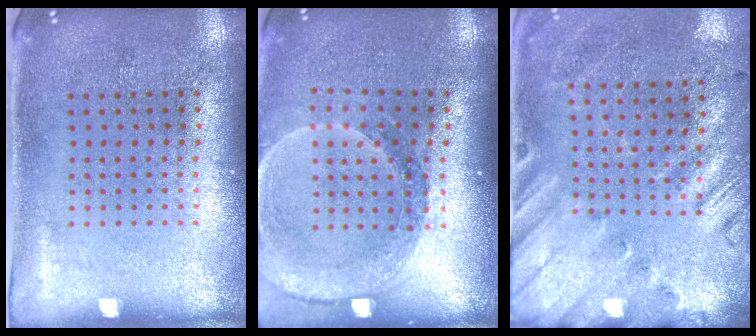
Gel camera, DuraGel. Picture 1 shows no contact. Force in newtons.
{"total": 1.5, "press": 1.5, "slide": 0.2}
{"total": 2.6, "press": 1.9, "slide": 1.7}